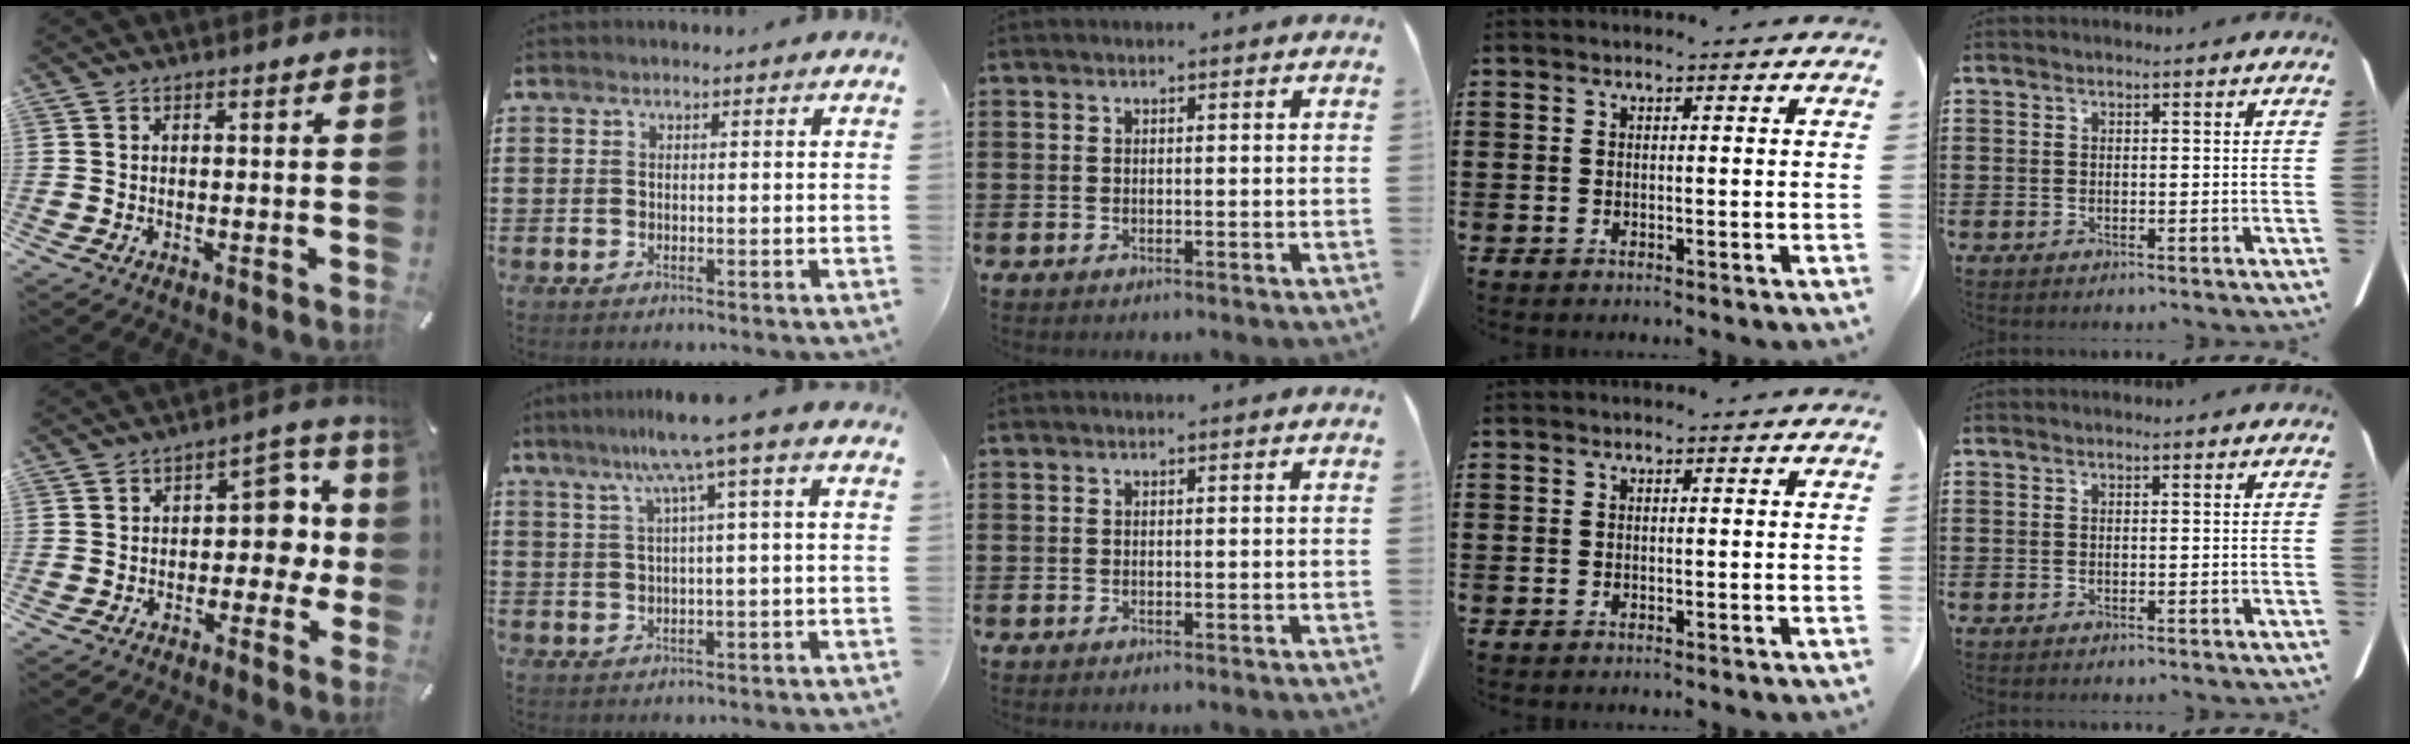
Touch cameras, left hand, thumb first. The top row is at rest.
{"thumb": {"total": 10.6, "force": [0.6, 7.1, 7.9], "torque": [-0.091, 0.000, 0.007]}, "index": {"total": 7.3, "force": [3.0, -0.7, 6.6], "torque": [-0.133, -0.004, 0.047]}}